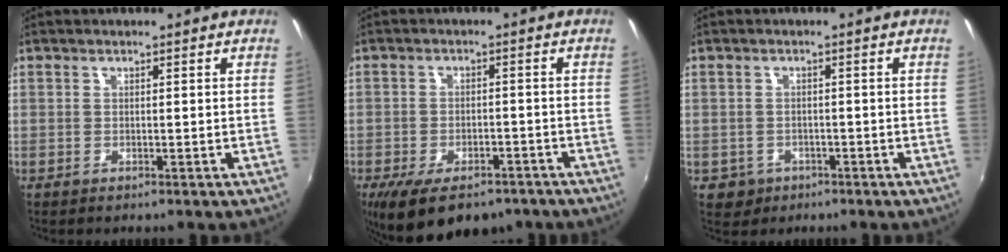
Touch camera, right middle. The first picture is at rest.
{"total": 13.6, "force": [-9.4, 6.0, 7.7], "torque": [-0.157, -0.031, -0.141]}
{"total": 4.2, "force": [-1.6, 3.8, 1.2], "torque": [-0.034, -0.001, -0.018]}